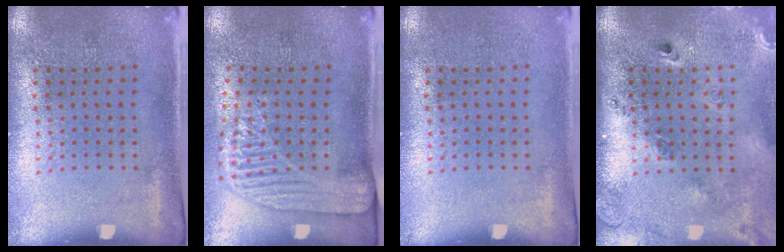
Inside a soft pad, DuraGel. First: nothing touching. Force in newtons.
{"total": 2.2, "press": 1.7, "slide": 1.3}
{"total": 0.0}
{"total": 2.9, "press": 2.0, "slide": 2.1}